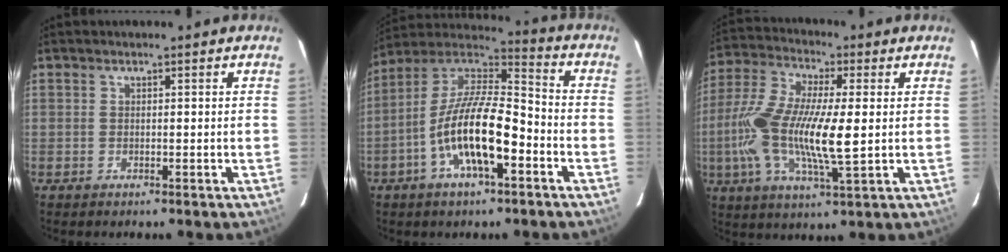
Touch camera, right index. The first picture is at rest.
{"total": 16.2, "force": [-6.2, 5.4, 14.0], "torque": [-0.270, -0.005, -0.119]}
{"total": 16.5, "force": [-0.8, 4.2, 15.9], "torque": [-0.319, -0.004, -0.024]}